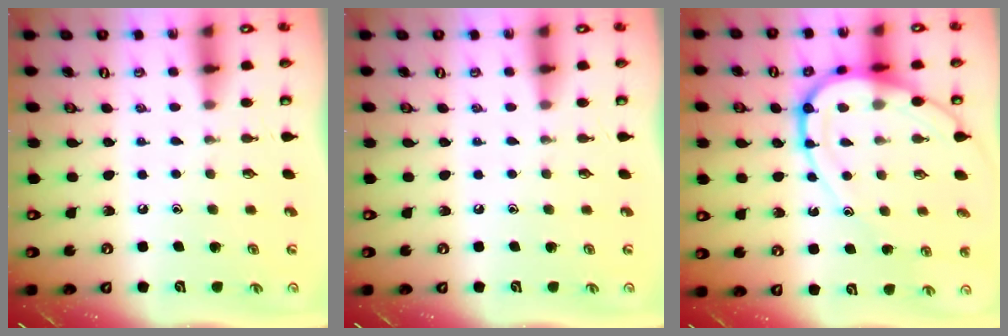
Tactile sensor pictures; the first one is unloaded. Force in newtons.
{"total": 0.0}
{"total": 14.2, "press": 14.1, "slide": 1.5}